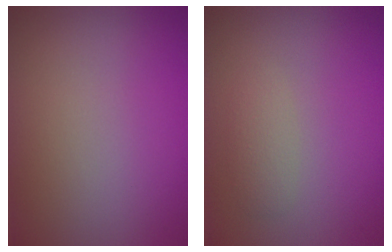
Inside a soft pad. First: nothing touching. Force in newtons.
{"total": 1.3, "press": 1.3, "slide": 0.1}